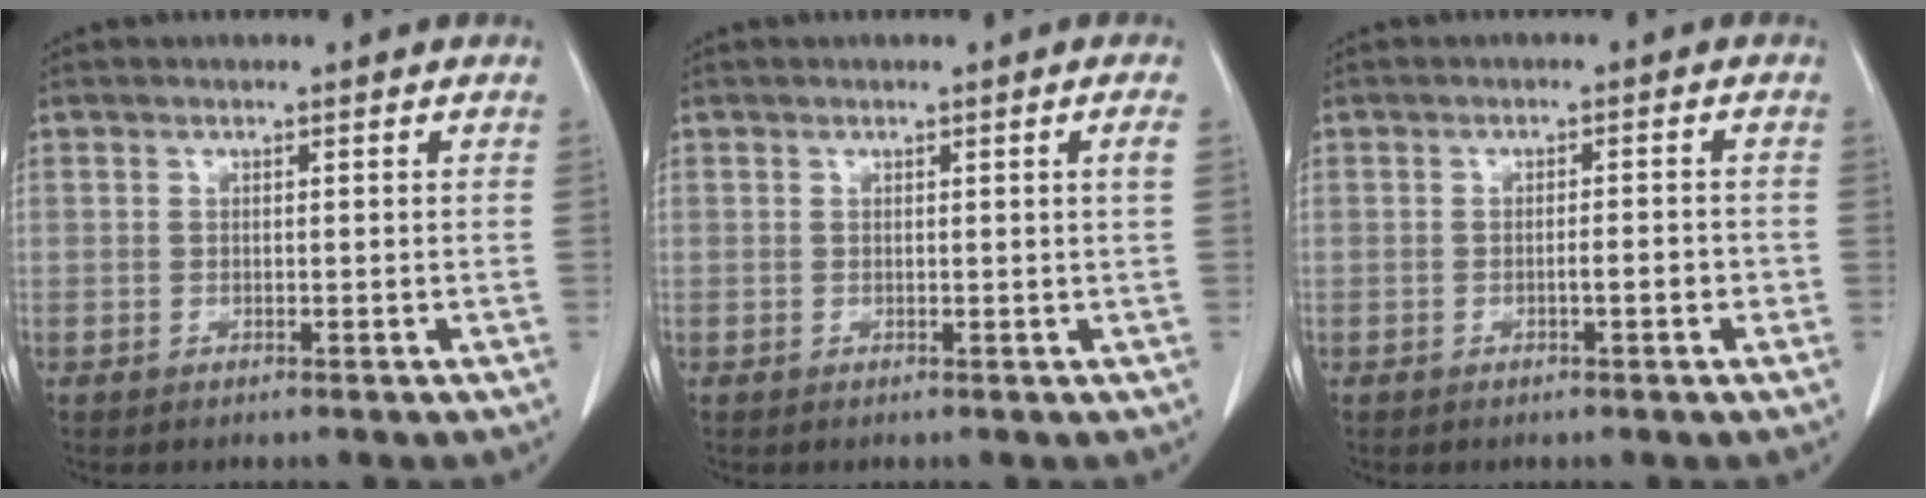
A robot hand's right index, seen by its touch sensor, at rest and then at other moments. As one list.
[{"total": 1.2, "force": [0.2, -0.5, 1.0], "torque": [-0.015, -0.001, 0.005]}, {"total": 2.2, "force": [-0.7, 0.5, 2.1], "torque": [-0.030, 0.004, -0.007]}]